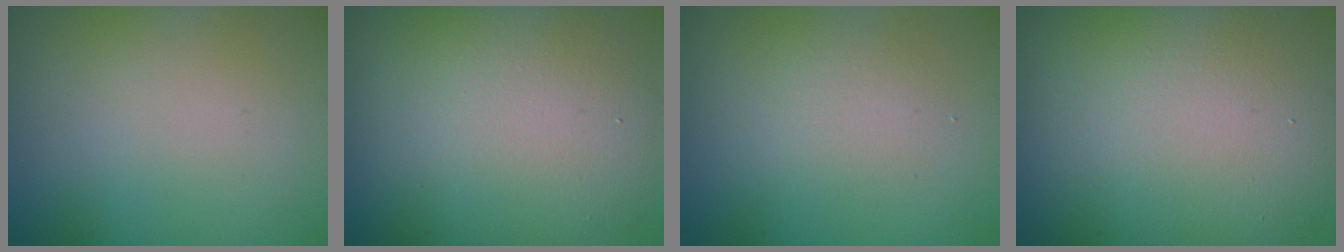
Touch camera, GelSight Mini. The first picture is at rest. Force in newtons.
{"total": 11.6, "press": 11.5, "slide": 0.9}
{"total": 1.9, "press": 1.9, "slide": 0.1}
{"total": 14.2, "press": 14.1, "slide": 1.2}